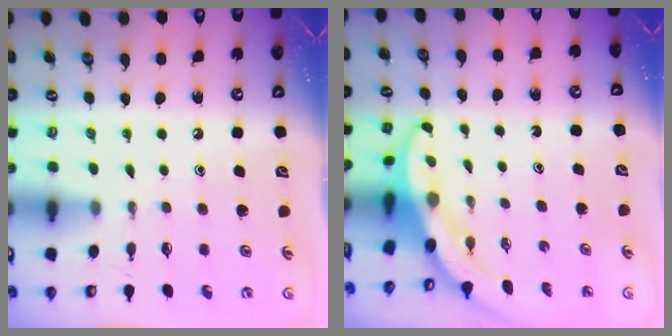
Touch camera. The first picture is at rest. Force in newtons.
{"total": 3.3, "press": 3.3, "slide": 0.1}